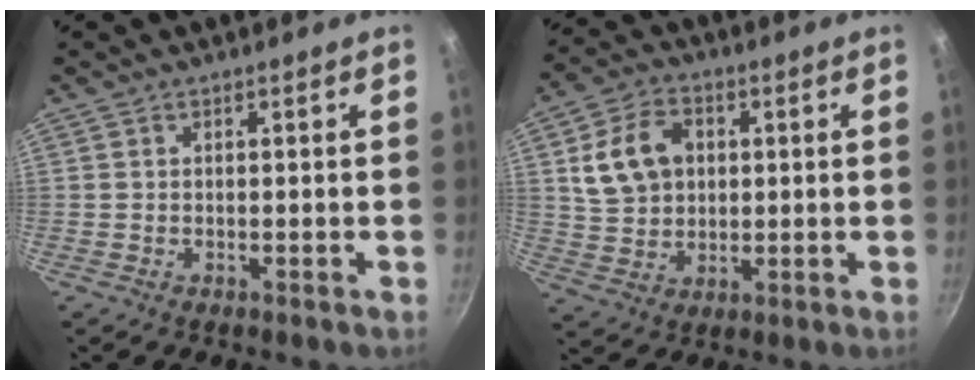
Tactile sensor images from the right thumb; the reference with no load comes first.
{"total": 11.6, "force": [2.5, 8.8, 7.1], "torque": [-0.111, 0.008, 0.045]}